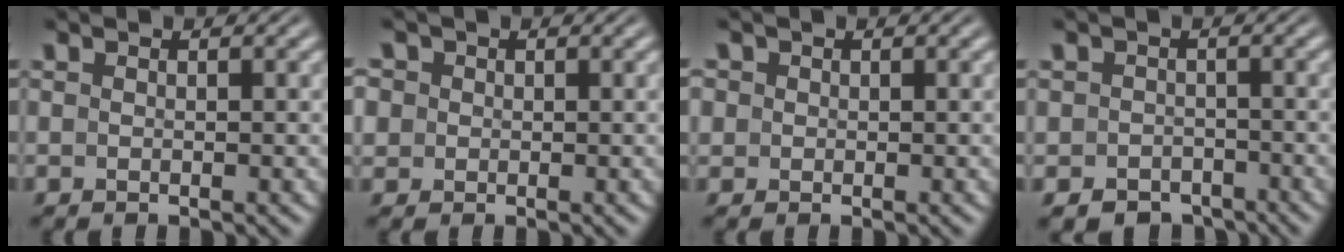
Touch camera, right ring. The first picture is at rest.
{"total": 4.0, "force": [0.3, 3.7, 1.4], "torque": [-0.039, -0.006, 0.003]}
{"total": 2.5, "force": [0.2, 2.4, 0.7], "torque": [-0.024, -0.006, 0.005]}
{"total": 6.1, "force": [-4.3, 4.2, 0.9], "torque": [-0.012, -0.023, -0.070]}